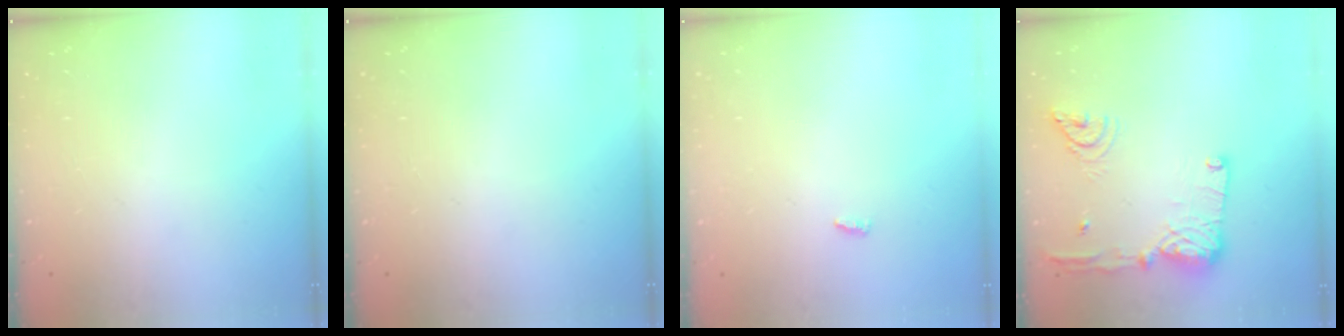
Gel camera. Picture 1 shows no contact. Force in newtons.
{"total": 0.0}
{"total": 2.7, "press": 2.7, "slide": 0.2}
{"total": 16.7, "press": 16.5, "slide": 2.8}